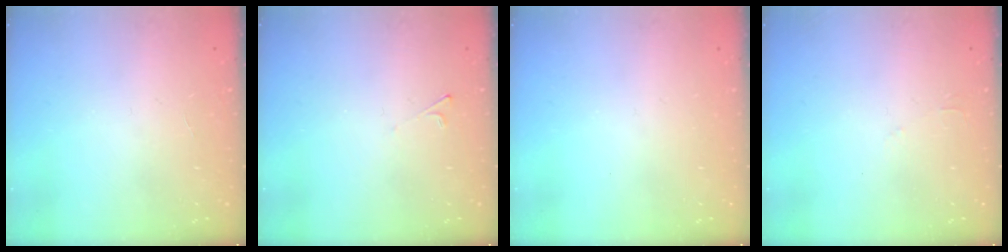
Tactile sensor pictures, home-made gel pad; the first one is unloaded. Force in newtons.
{"total": 1.9, "press": 1.9, "slide": 0.4}
{"total": 0.0}
{"total": 2.3, "press": 2.3, "slide": 0.4}